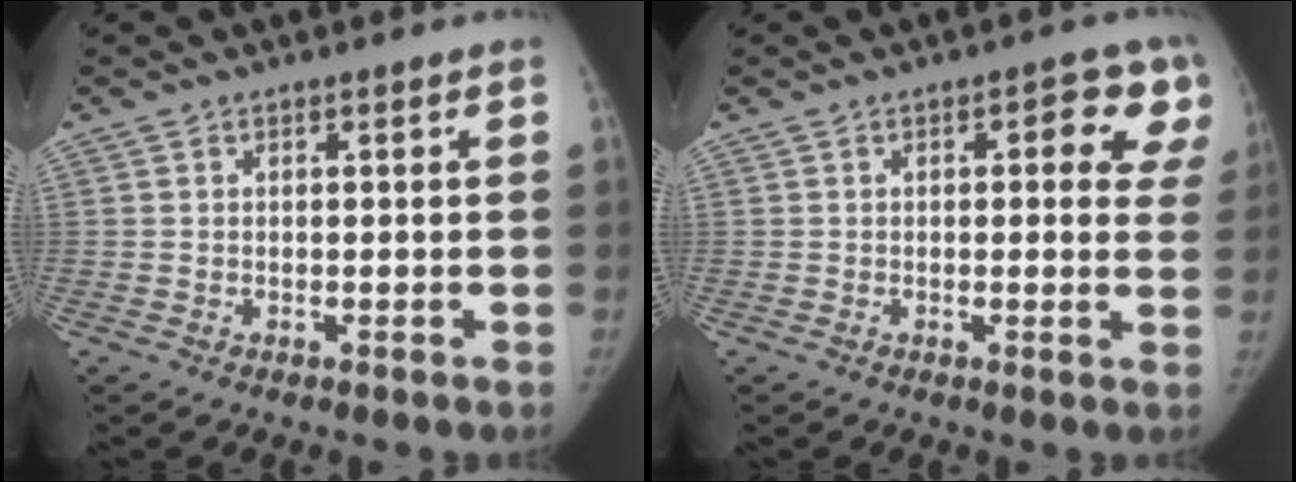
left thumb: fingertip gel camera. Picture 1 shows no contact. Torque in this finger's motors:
{"motor_torque": [-0.01, 0.03, 0.07, 0.08, 0.00]}